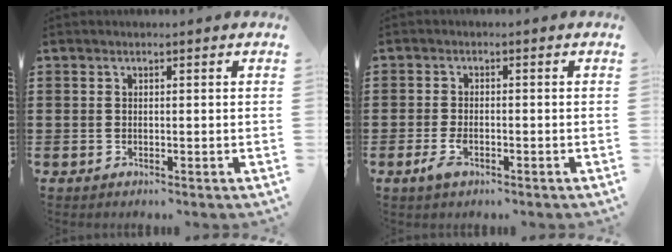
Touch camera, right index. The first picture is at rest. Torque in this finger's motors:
{"motor_torque": [0.81, 0.63, 0.09, 0.04]}